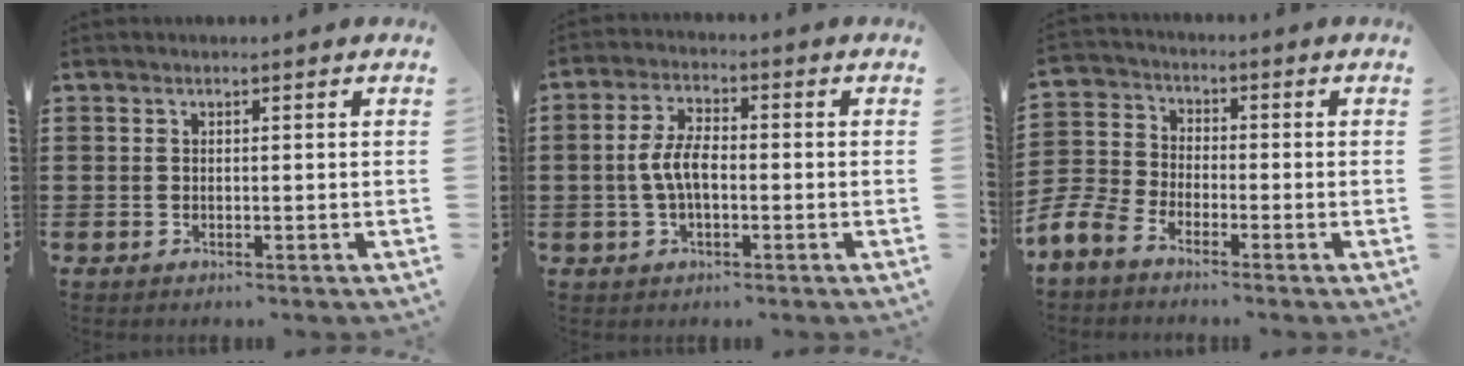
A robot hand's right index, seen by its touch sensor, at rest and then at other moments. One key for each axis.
{"total": 5.4, "fx": -0.8, "fy": 2.5, "fz": 4.7, "tx": -0.106, "ty": -0.001, "tz": -0.019}
{"total": 5.4, "fx": -4.4, "fy": 2.6, "fz": 1.8, "tx": -0.077, "ty": -0.007, "tz": -0.100}